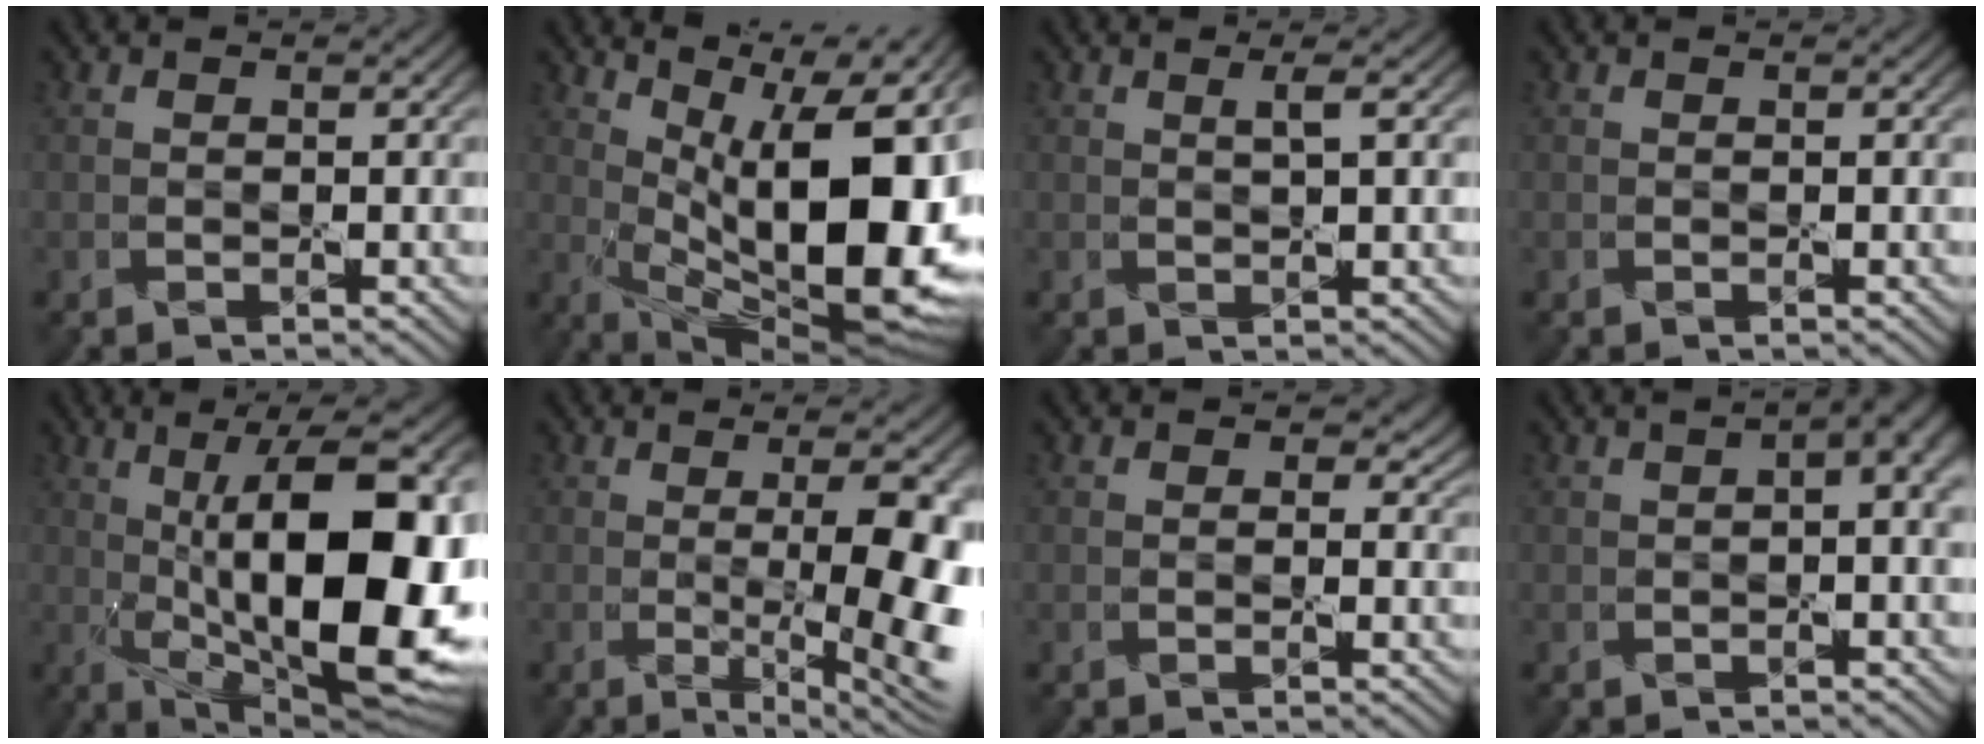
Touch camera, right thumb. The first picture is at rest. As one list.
[{"total": 17.7, "force": [3.3, 7.5, 15.7], "torque": [-0.228, 0.012, 0.067]}, {"total": 1.5, "force": [0.7, 0.2, 1.3], "torque": [-0.026, 0.009, 0.009]}, {"total": 0.0}, {"total": 17.2, "force": [-0.3, 6.6, 15.9], "torque": [-0.223, 0.015, -0.007]}, {"total": 13.3, "force": [-0.7, 4.1, 12.7], "torque": [-0.142, 0.001, -0.013]}, {"total": 1.7, "force": [0.6, 1.1, 1.1], "torque": [-0.017, -0.005, 0.010]}, {"total": 4.4, "force": [1.2, 1.3, 4.0], "torque": [-0.052, 0.012, 0.015]}]